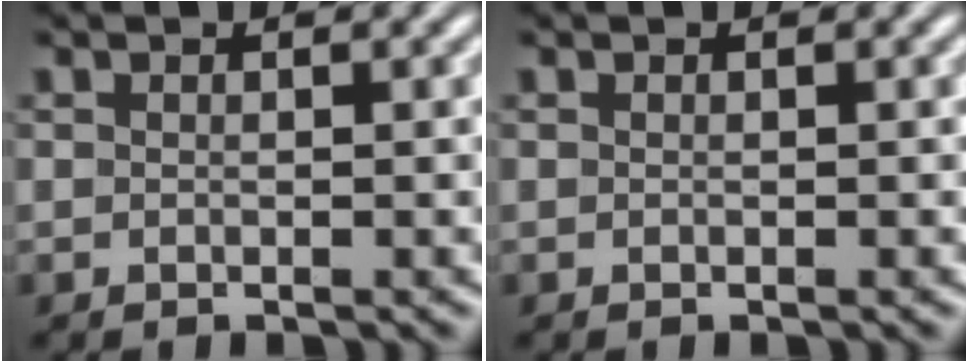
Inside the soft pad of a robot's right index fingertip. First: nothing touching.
{"total": 0.0}